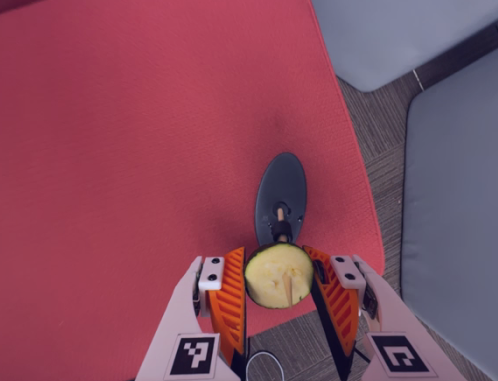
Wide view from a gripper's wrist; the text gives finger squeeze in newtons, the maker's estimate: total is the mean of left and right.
{"total": 8.6, "left": 8.7, "right": 8.4}